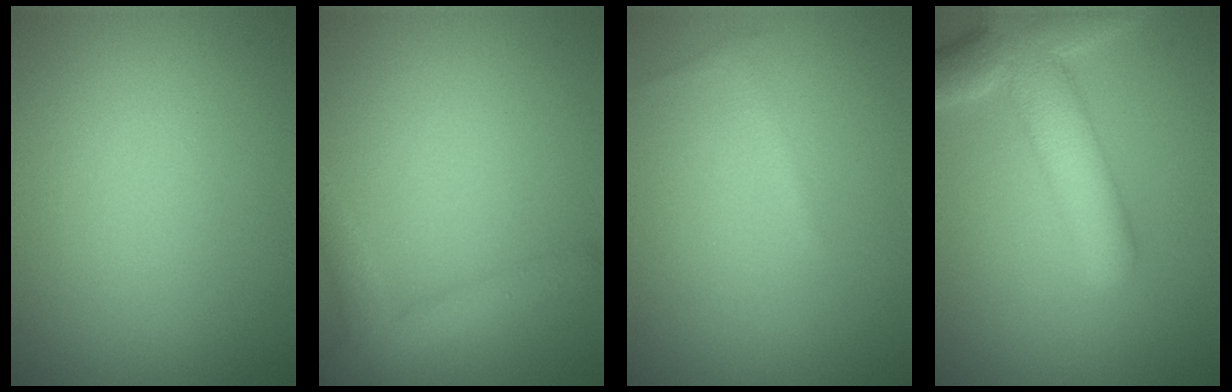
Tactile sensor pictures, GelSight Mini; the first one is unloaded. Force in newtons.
{"total": 2.9, "press": 2.9, "slide": 0.2}
{"total": 0.6, "press": 0.6, "slide": 0.1}
{"total": 7.2, "press": 7.1, "slide": 0.7}